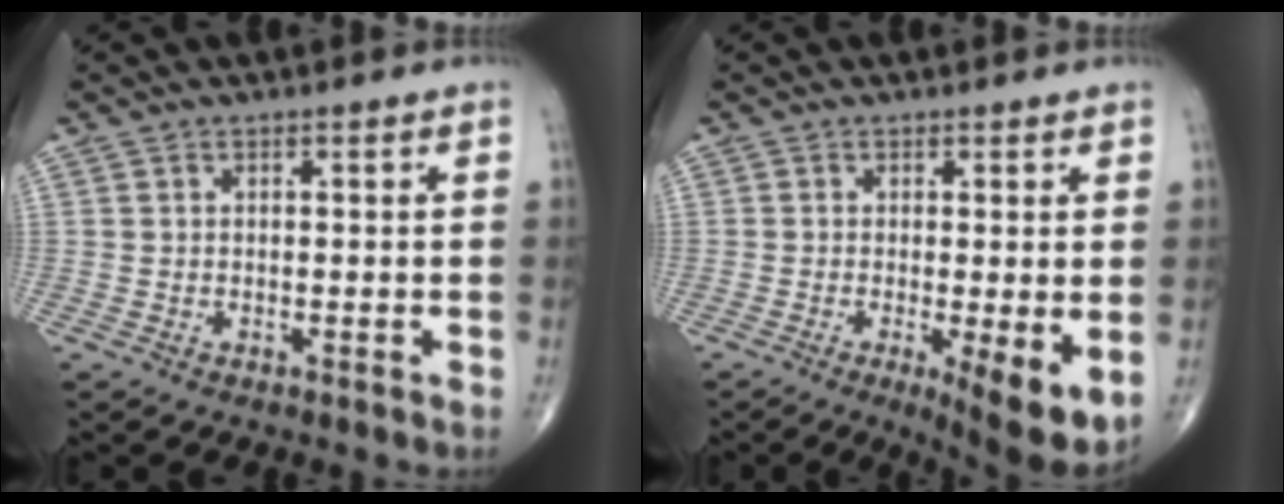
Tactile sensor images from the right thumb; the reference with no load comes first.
{"total": 8.0, "force": [-1.7, 2.0, 7.6], "torque": [-0.113, -0.024, -0.024]}